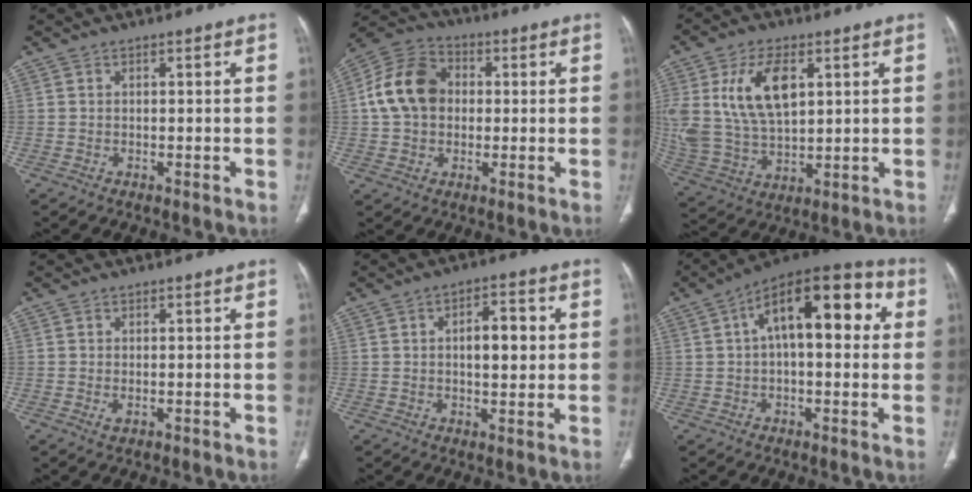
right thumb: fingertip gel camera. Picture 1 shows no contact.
{"total": 12.6, "force": [1.0, 9.9, 7.8], "torque": [-0.132, 0.028, 0.008]}
{"total": 16.8, "force": [5.1, 9.3, 13.0], "torque": [-0.254, -0.009, 0.108]}
{"total": 1.1, "force": [-0.4, 0.6, 0.8], "torque": [-0.018, -0.004, -0.005]}
{"total": 7.6, "force": [1.1, 3.6, 6.6], "torque": [-0.083, 0.007, 0.014]}
{"total": 17.8, "force": [4.0, 8.2, 15.3], "torque": [-0.202, 0.042, 0.052]}